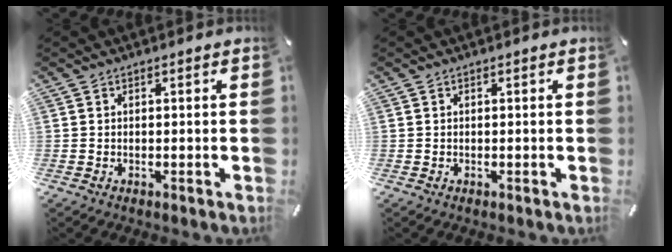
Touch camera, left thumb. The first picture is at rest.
{"total": 0.0}